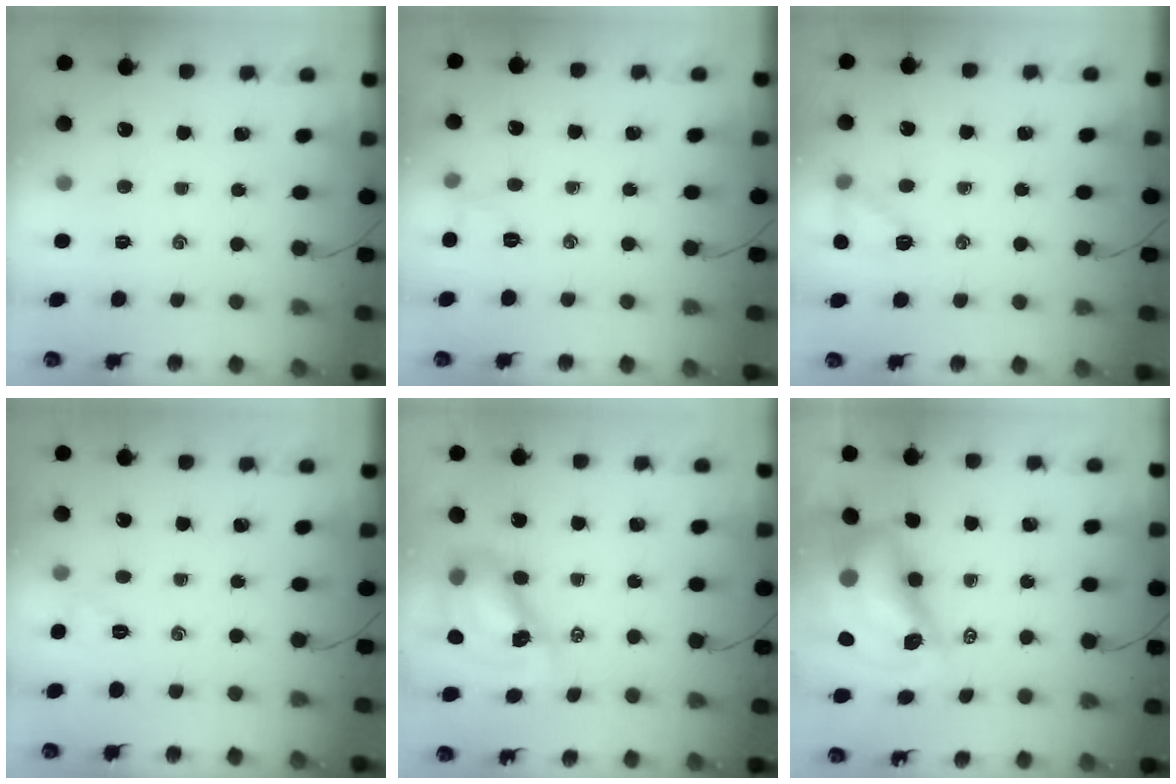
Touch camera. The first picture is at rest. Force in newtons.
{"total": 5.9, "press": 5.7, "slide": 1.3}
{"total": 8.7, "press": 8.5, "slide": 1.8}
{"total": 2.6, "press": 2.6, "slide": 0.6}
{"total": 9.5, "press": 9.0, "slide": 2.8}
{"total": 16.7, "press": 16.0, "slide": 4.6}